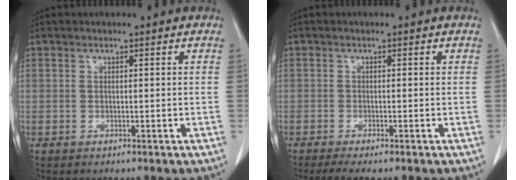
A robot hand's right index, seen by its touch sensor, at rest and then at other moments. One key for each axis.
{"total": 3.6, "fx": -2.9, "fy": 0.1, "fz": 2.2, "tx": -0.033, "ty": -0.008, "tz": -0.045}